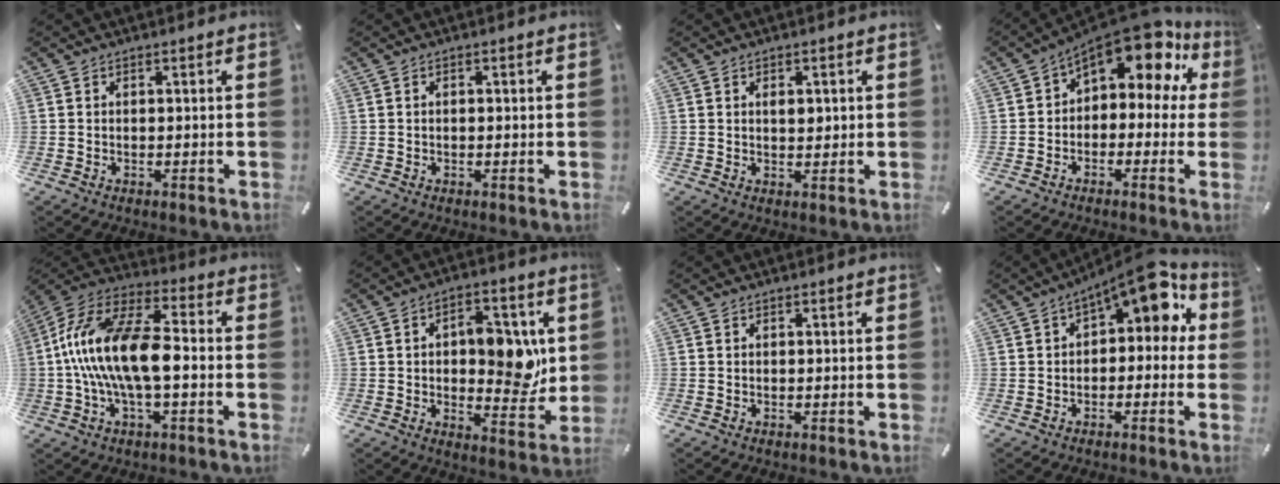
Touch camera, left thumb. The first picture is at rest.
{"total": 0.5, "force": [-0.1, 0.3, 0.4], "torque": [-0.009, 0.000, -0.002]}
{"total": 3.5, "force": [0.9, 2.1, 2.7], "torque": [-0.033, -0.004, 0.009]}
{"total": 14.0, "force": [8.7, 6.8, 8.7], "torque": [-0.136, -0.066, 0.148]}
{"total": 16.6, "force": [-2.5, 7.1, 14.8], "torque": [-0.302, 0.003, -0.046]}
{"total": 13.2, "force": [1.8, 7.6, 10.6], "torque": [-0.124, -0.006, 0.029]}
{"total": 0.0}
{"total": 9.6, "force": [5.0, 4.1, 7.1], "torque": [-0.106, -0.030, 0.082]}